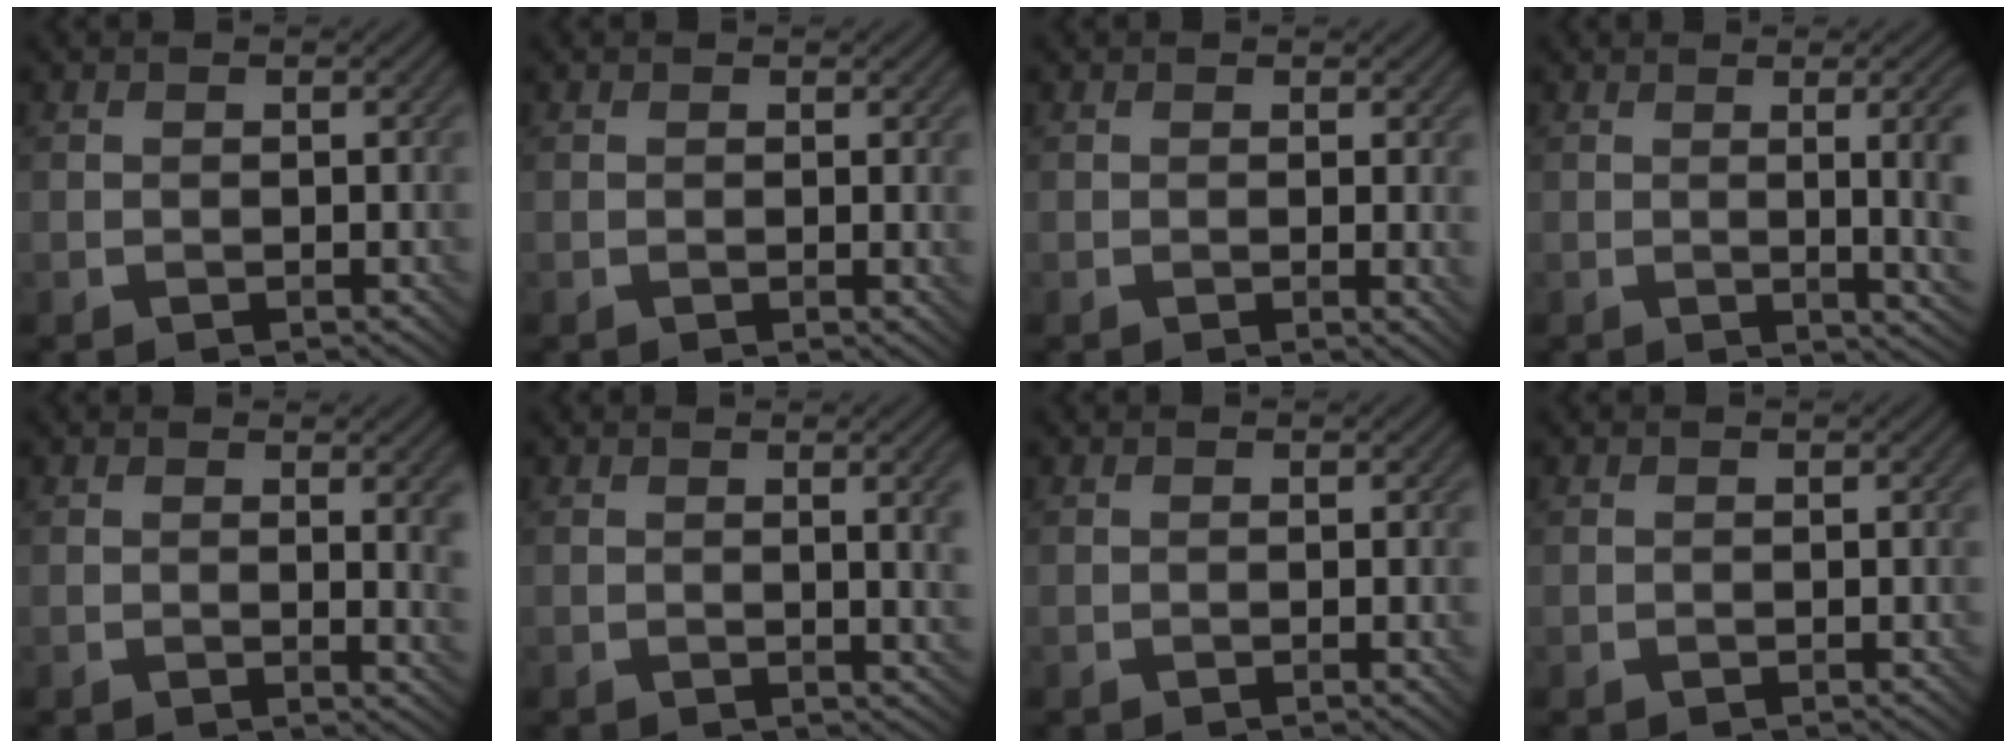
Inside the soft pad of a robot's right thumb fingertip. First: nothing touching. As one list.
[{"total": 1.1, "force": [0.2, 0.2, 1.1], "torque": [-0.016, -0.004, 0.001]}, {"total": 1.8, "force": [0.1, 0.3, 1.8], "torque": [-0.030, -0.004, 0.000]}, {"total": 7.8, "force": [0.1, 1.8, 7.6], "torque": [-0.091, 0.008, 0.003]}, {"total": 3.0, "force": [0.8, 0.5, 2.8], "torque": [-0.044, -0.001, 0.013]}, {"total": 4.1, "force": [0.7, 0.8, 4.0], "torque": [-0.058, 0.008, 0.010]}, {"total": 1.1, "force": [-0.1, 0.1, 1.0], "torque": [-0.017, -0.002, -0.003]}, {"total": 0.0}]